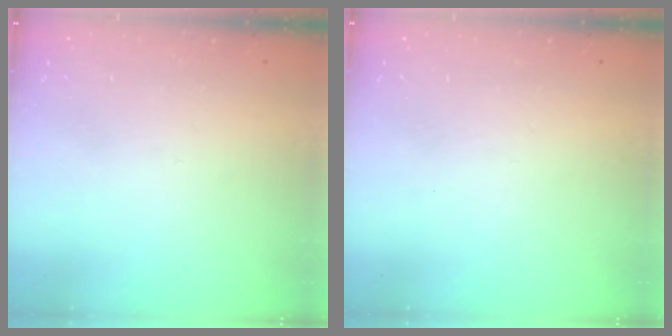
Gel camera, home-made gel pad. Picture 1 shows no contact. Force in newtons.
{"total": 0.0}